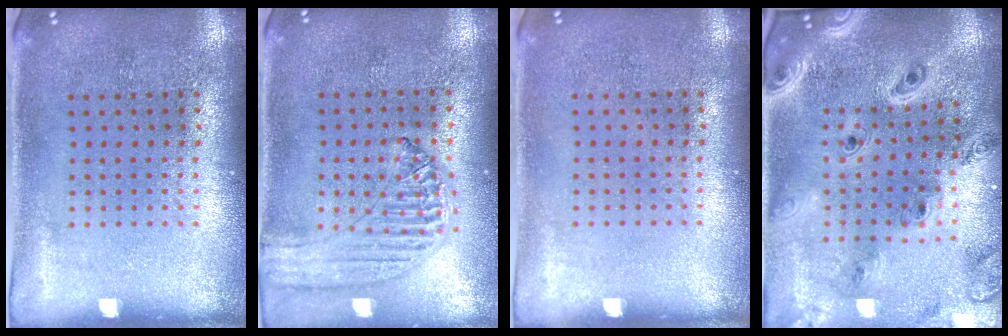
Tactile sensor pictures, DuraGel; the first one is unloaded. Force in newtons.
{"total": 1.2, "press": 1.2, "slide": 0.2}
{"total": 0.0}
{"total": 2.7, "press": 2.4, "slide": 1.3}